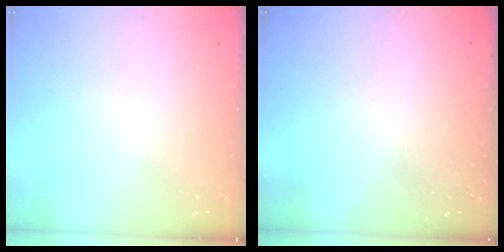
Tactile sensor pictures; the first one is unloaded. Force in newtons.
{"total": 3.1, "press": 2.9, "slide": 1.0}